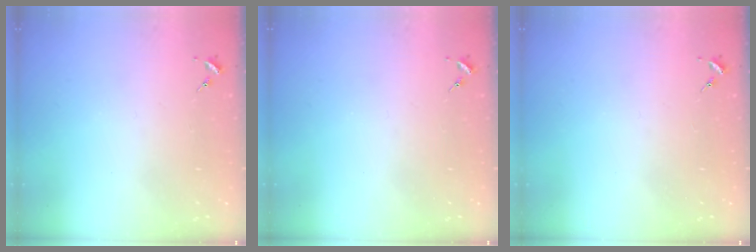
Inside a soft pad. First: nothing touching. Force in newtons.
{"total": 0.0}
{"total": 0.0}